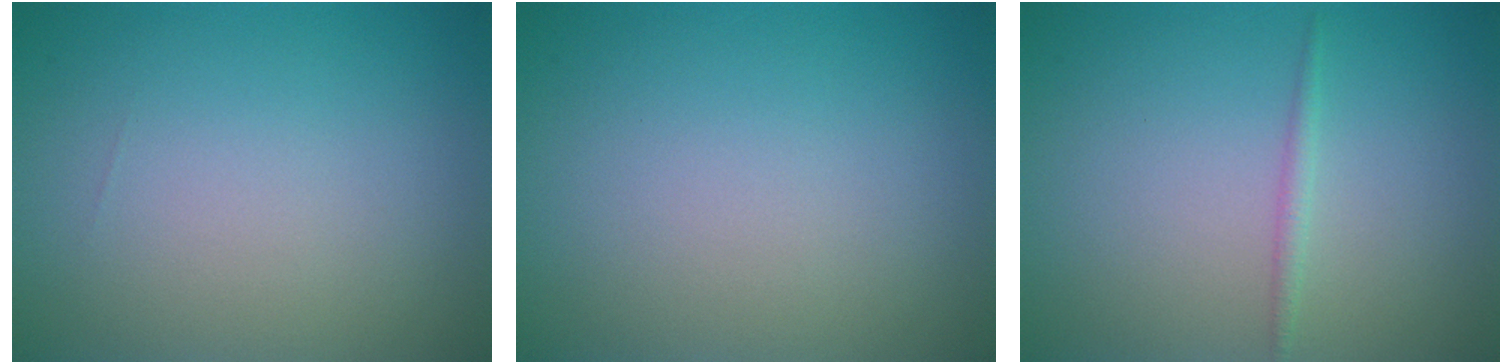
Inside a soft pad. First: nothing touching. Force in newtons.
{"total": 0.0}
{"total": 0.9, "press": 0.9, "slide": 0.1}